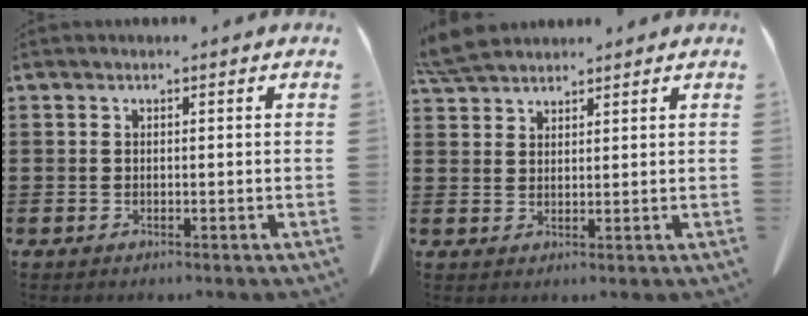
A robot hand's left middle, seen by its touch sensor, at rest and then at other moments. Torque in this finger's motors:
{"motor_torque": [0.35, 0.21, 0.08, 0.03]}